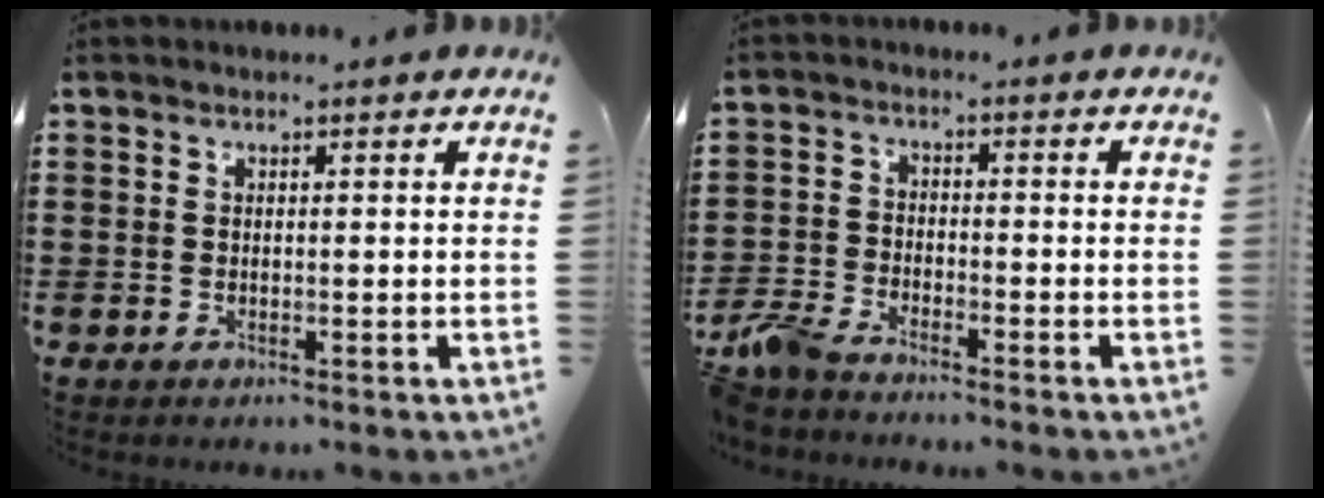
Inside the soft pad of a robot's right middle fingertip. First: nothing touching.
{"total": 4.4, "force": [-4.1, 0.9, 1.6], "torque": [-0.061, -0.009, -0.090]}